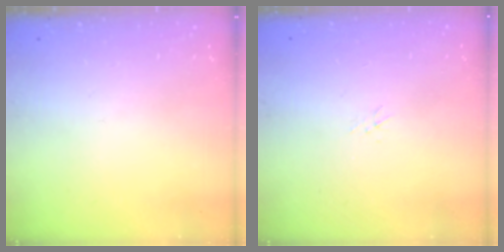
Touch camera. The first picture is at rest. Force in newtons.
{"total": 1.5, "press": 1.5, "slide": 0.2}